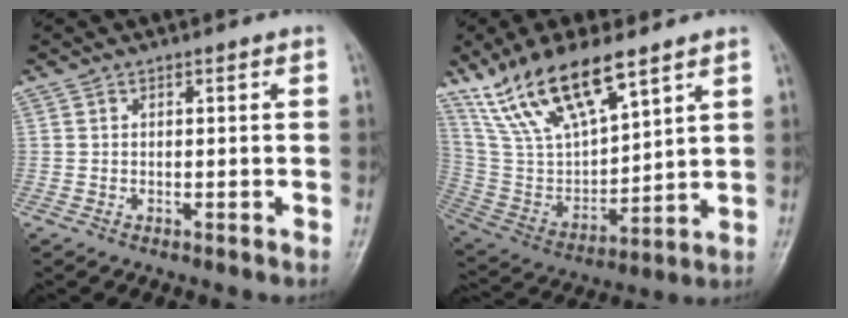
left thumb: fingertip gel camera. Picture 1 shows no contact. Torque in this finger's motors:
{"motor_torque": [1.82, 1.84, 1.37, -1.40, 0.21]}